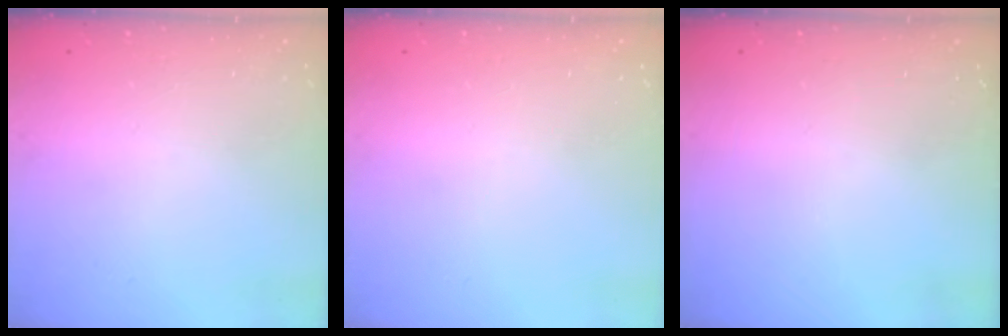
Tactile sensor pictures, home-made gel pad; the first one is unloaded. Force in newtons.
{"total": 0.0}
{"total": 0.0}